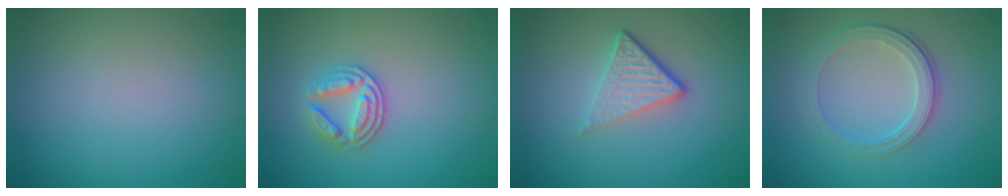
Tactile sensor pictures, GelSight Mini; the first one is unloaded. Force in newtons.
{"total": 2.9, "press": 2.6, "slide": 1.1}
{"total": 4.2, "press": 2.7, "slide": 3.2}
{"total": 4.2, "press": 2.9, "slide": 3.0}